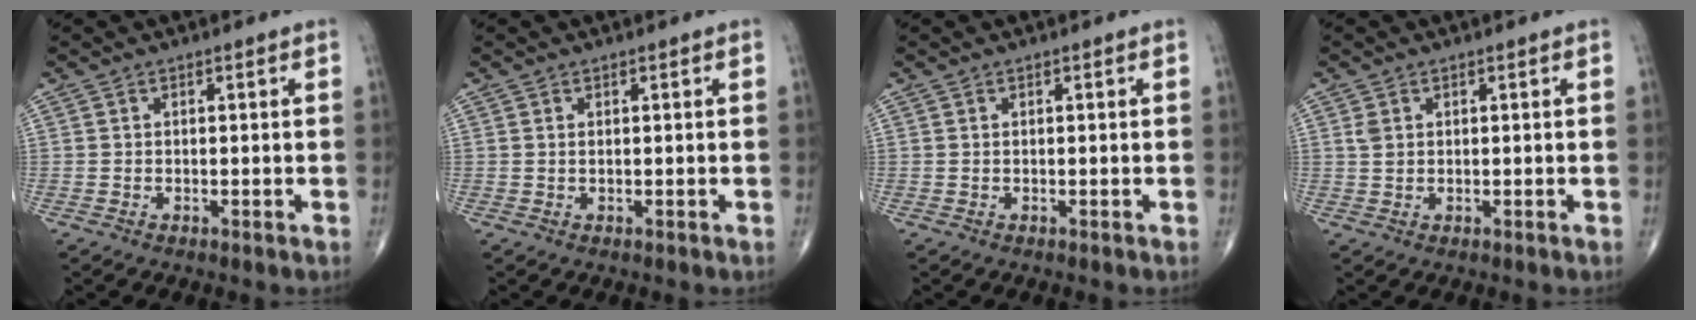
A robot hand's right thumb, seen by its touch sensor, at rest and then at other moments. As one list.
[{"total": 0.0}, {"total": 0.0}, {"total": 1.6, "force": [0.6, 1.2, 0.9], "torque": [-0.016, 0.001, 0.016]}]